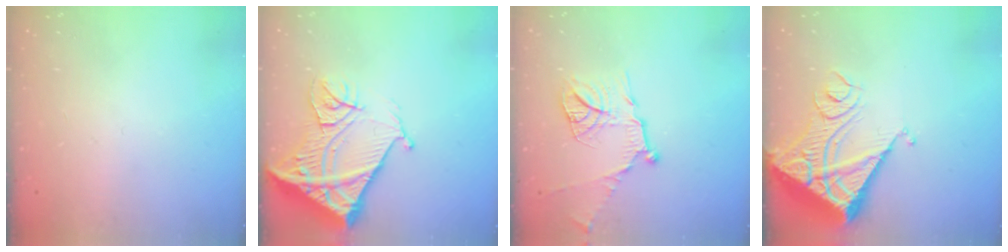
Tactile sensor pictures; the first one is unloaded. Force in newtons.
{"total": 17.6, "press": 17.4, "slide": 2.1}
{"total": 13.4, "press": 13.3, "slide": 1.2}
{"total": 13.8, "press": 13.7, "slide": 1.9}